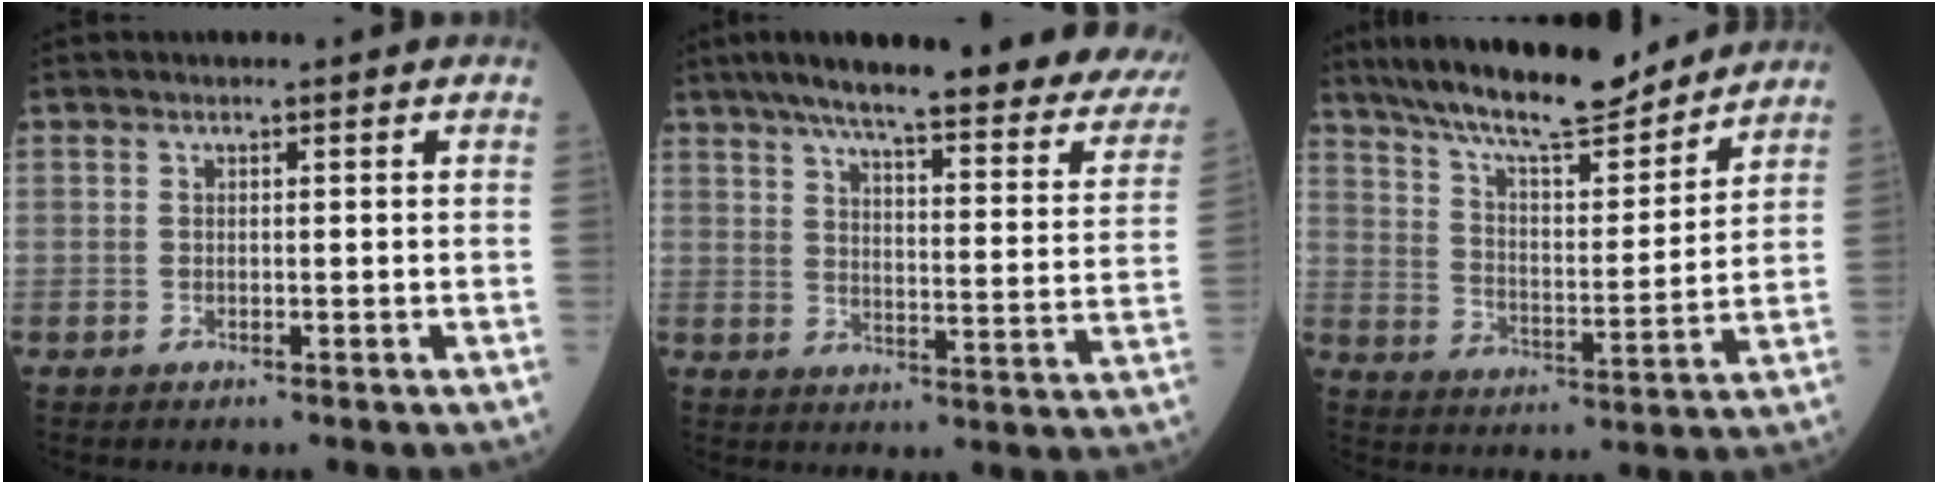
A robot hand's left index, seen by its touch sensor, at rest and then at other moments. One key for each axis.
{"total": 31.5, "fx": 25.8, "fy": 5.2, "fz": 17.2, "tx": -0.228, "ty": -0.033, "tz": 0.318}
{"total": 17.9, "fx": 15.7, "fy": 2.8, "fz": 8.3, "tx": -0.147, "ty": 0.008, "tz": 0.258}